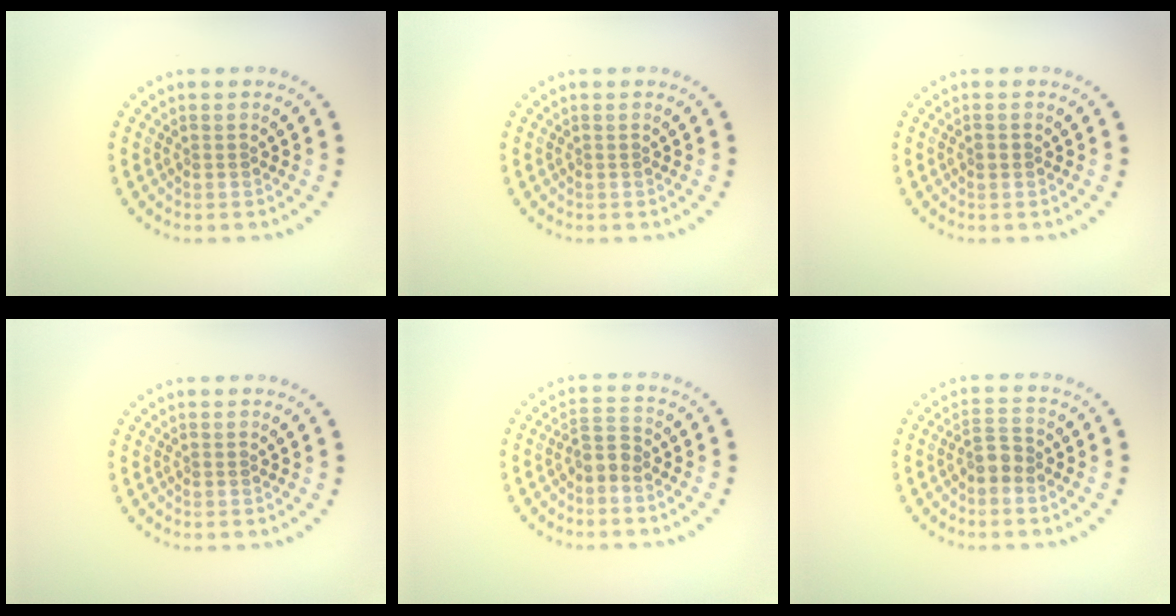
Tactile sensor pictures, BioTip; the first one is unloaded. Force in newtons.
{"total": 0.0}
{"total": 0.9, "press": 0.9, "slide": 0.2}
{"total": 0.0}
{"total": 1.8, "press": 1.6, "slide": 1.0}
{"total": 2.0, "press": 1.7, "slide": 1.0}